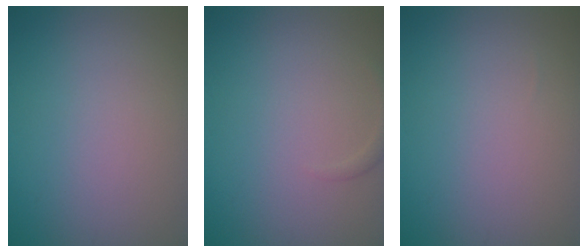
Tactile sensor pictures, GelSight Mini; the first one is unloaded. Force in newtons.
{"total": 0.7, "press": 0.7, "slide": 0.0}
{"total": 0.0}